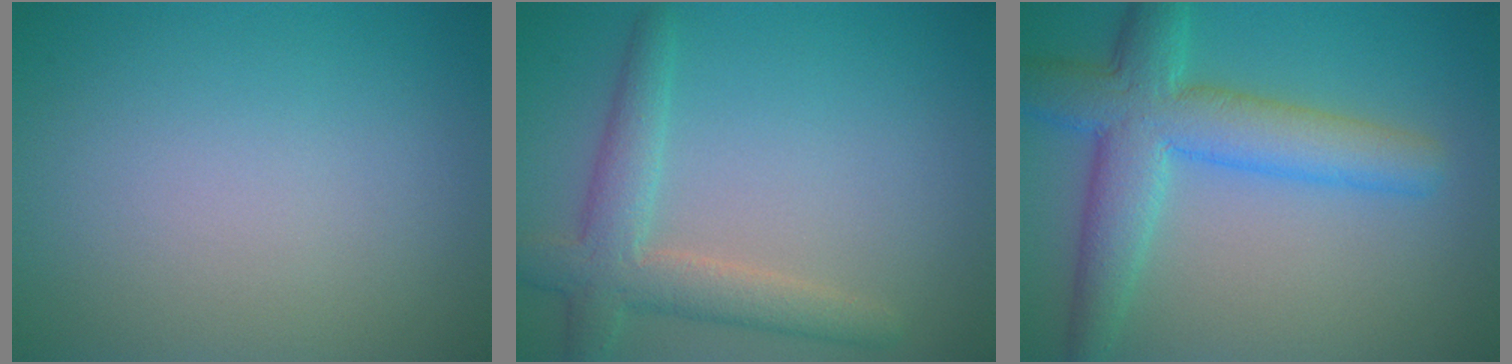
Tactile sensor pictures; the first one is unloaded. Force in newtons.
{"total": 4.1, "press": 4.1, "slide": 0.2}
{"total": 6.8, "press": 6.8, "slide": 0.2}